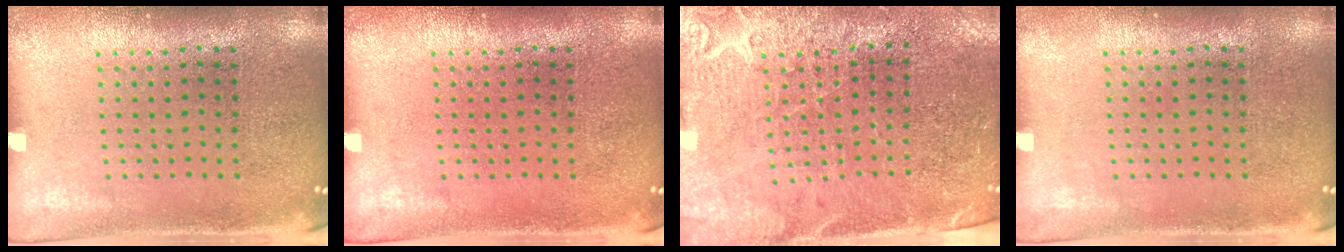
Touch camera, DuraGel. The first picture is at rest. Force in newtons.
{"total": 0.0}
{"total": 3.3, "press": 3.1, "slide": 1.3}
{"total": 0.0}